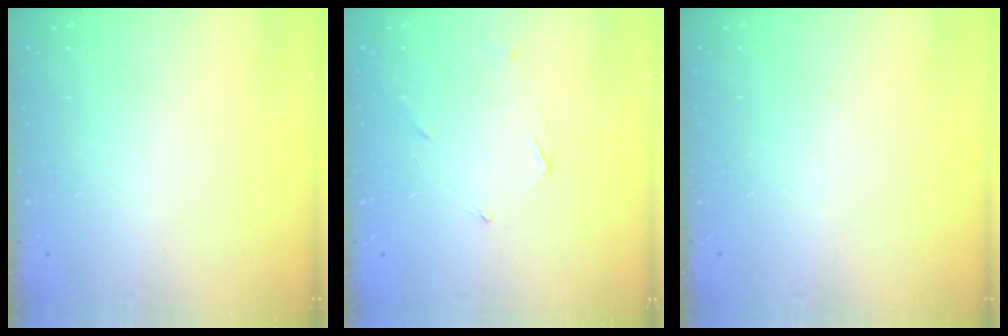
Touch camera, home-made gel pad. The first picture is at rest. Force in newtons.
{"total": 2.5, "press": 2.5, "slide": 0.2}
{"total": 0.0}